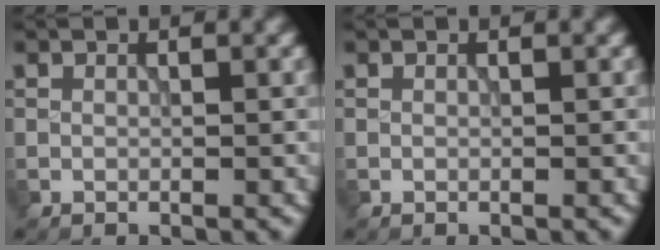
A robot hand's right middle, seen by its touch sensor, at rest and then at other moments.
{"total": 0.0}